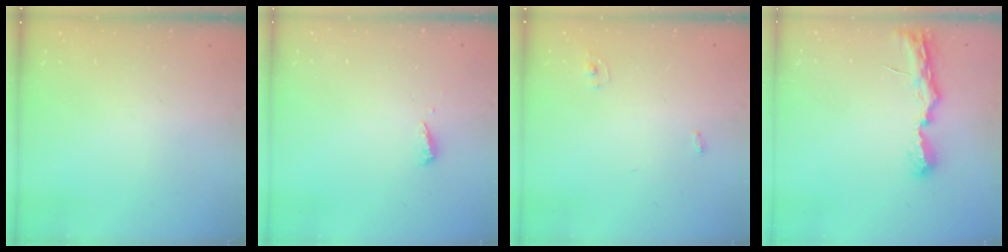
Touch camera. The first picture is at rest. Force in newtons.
{"total": 2.5, "press": 2.5, "slide": 0.1}
{"total": 2.4, "press": 2.4, "slide": 0.2}
{"total": 7.5, "press": 7.5, "slide": 0.4}